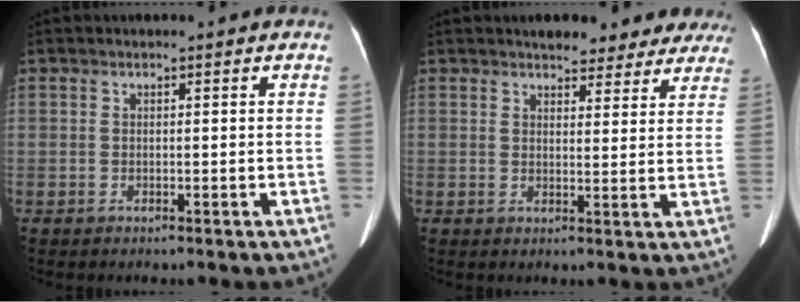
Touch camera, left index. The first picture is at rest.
{"total": 9.7, "force": [8.5, 3.5, 3.1], "torque": [-0.006, 0.004, 0.083]}